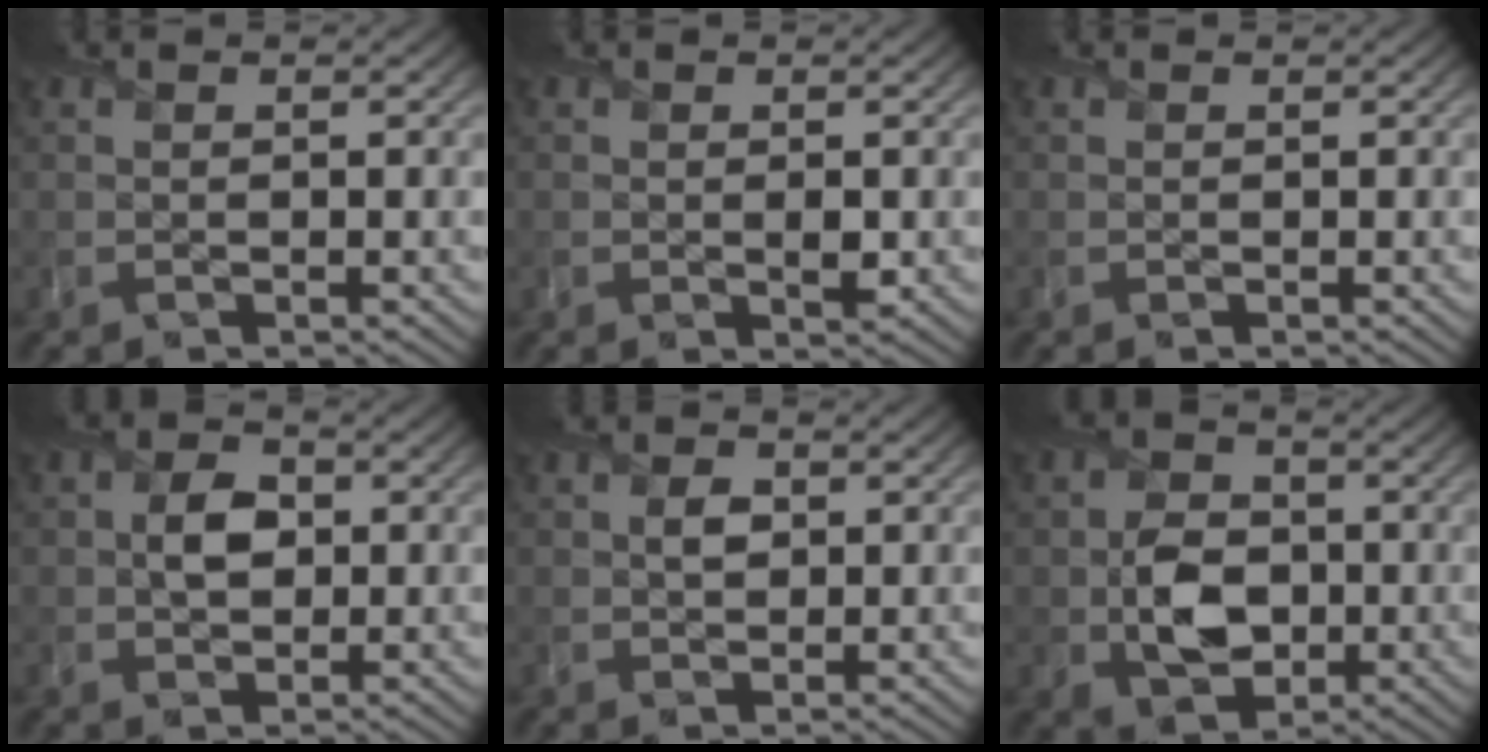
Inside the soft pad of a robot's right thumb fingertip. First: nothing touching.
{"total": 1.3, "force": [-0.1, 0.9, 1.0], "torque": [-0.016, -0.008, -0.002]}
{"total": 0.0}
{"total": 3.9, "force": [0.2, 3.0, 2.5], "torque": [-0.052, -0.001, -0.003]}
{"total": 2.2, "force": [0.4, 1.7, 1.3], "torque": [-0.028, -0.003, 0.003]}
{"total": 6.8, "force": [-1.1, 5.3, 4.1], "torque": [-0.087, -0.011, -0.026]}